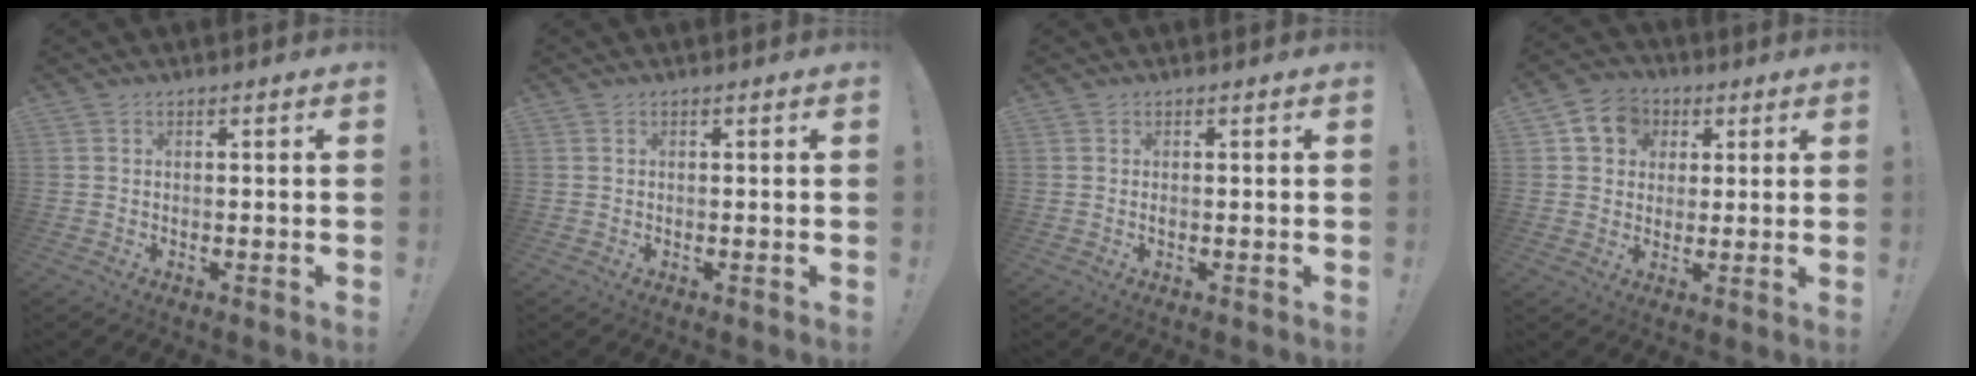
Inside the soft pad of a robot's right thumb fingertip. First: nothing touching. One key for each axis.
{"total": 0.0}
{"total": 0.0}
{"total": 9.0, "fx": 2.8, "fy": 7.9, "fz": 3.4, "tx": -0.046, "ty": -0.002, "tz": 0.058}